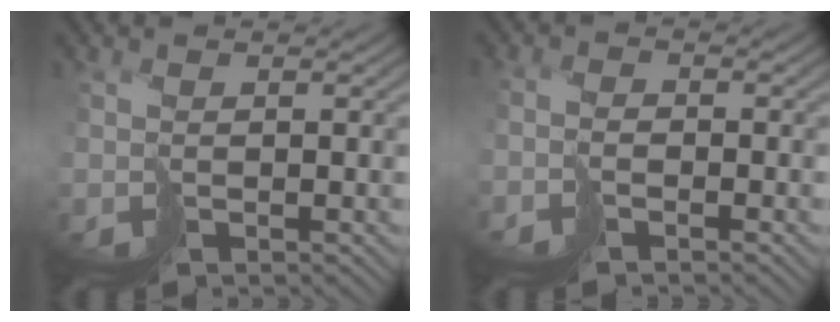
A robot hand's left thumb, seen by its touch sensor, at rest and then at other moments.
{"total": 1.7, "force": [-1.6, 0.2, -0.3], "torque": [0.013, 0.005, -0.037]}